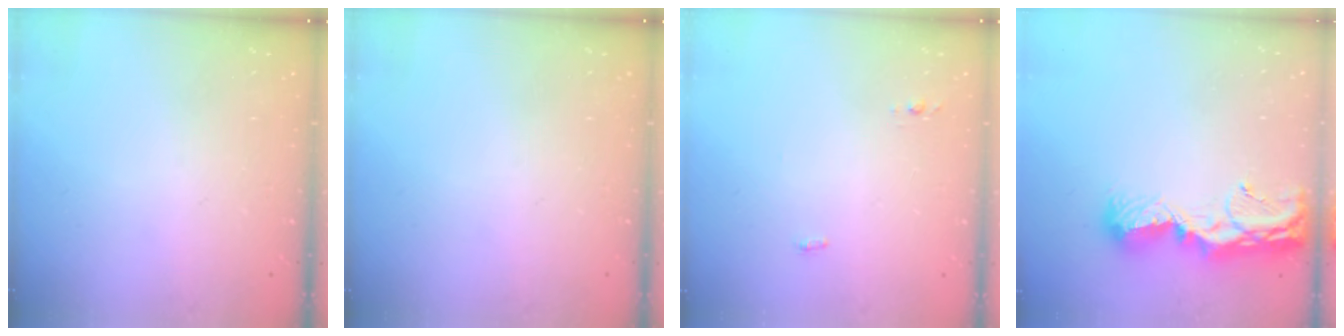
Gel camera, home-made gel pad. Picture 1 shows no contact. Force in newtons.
{"total": 0.0}
{"total": 3.4, "press": 3.2, "slide": 1.1}
{"total": 12.3, "press": 12.3, "slide": 1.3}